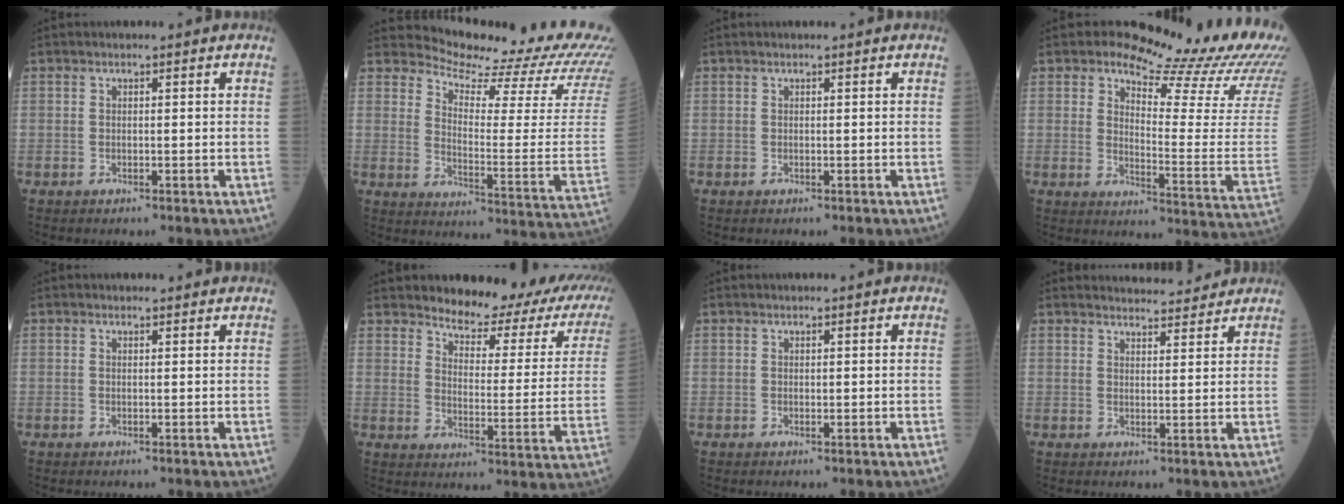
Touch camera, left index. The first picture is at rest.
{"total": 18.1, "force": [17.8, -0.3, 3.5], "torque": [-0.064, -0.140, 0.207]}
{"total": 0.0}
{"total": 18.1, "force": [16.9, 1.7, 6.3], "torque": [-0.092, -0.122, 0.184]}
{"total": 0.6, "force": [0.6, 0.2, -0.1], "torque": [-0.009, -0.005, 0.002]}
{"total": 15.0, "force": [12.4, 3.3, 7.6], "torque": [-0.083, -0.040, 0.138]}
{"total": 0.0}
{"total": 5.9, "force": [5.8, 0.9, 0.7], "torque": [-0.011, 0.005, 0.070]}